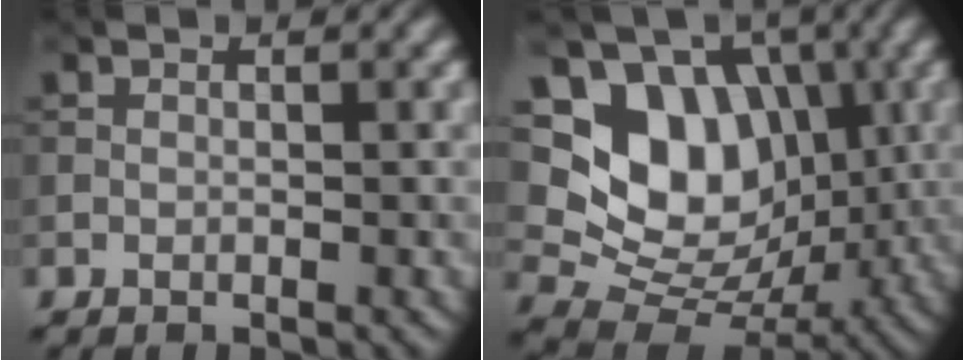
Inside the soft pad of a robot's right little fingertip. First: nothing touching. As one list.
[{"total": 9.4, "force": [2.1, 7.2, 5.7], "torque": [-0.101, -0.018, 0.030]}]